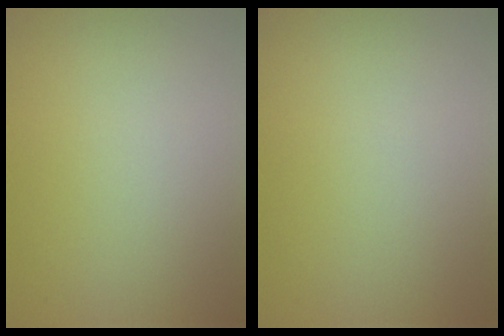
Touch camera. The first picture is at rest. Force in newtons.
{"total": 0.0}